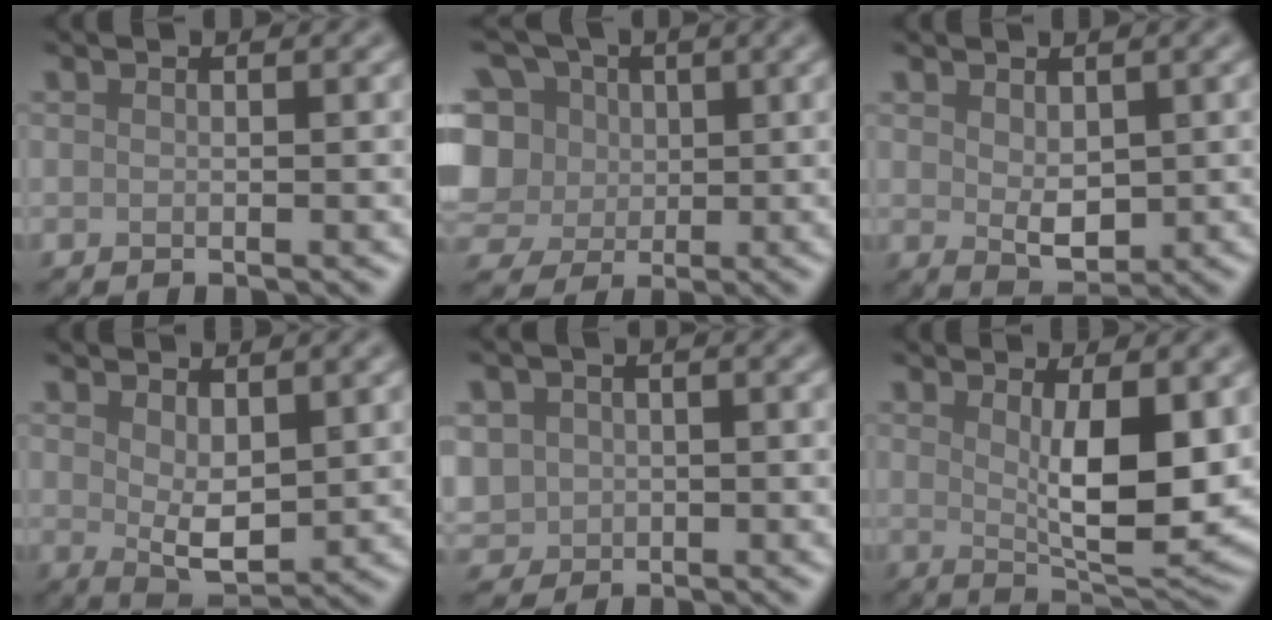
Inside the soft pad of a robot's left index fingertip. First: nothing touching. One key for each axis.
{"total": 15.0, "fx": 2.9, "fy": 12.8, "fz": 7.4, "tx": -0.179, "ty": 0.043, "tz": 0.024}
{"total": 2.5, "fx": 0.5, "fy": 1.5, "fz": 1.9, "tx": -0.035, "ty": -0.007, "tz": 0.017}
{"total": 3.7, "fx": 1.3, "fy": 1.8, "fz": 2.9, "tx": -0.059, "ty": -0.008, "tz": 0.030}
{"total": 4.4, "fx": -0.6, "fy": 4.1, "fz": 1.6, "tx": -0.036, "ty": 0.012, "tz": -0.021}
{"total": 6.8, "fx": 1.2, "fy": 2.0, "fz": 6.4, "tx": -0.100, "ty": -0.016, "tz": 0.027}